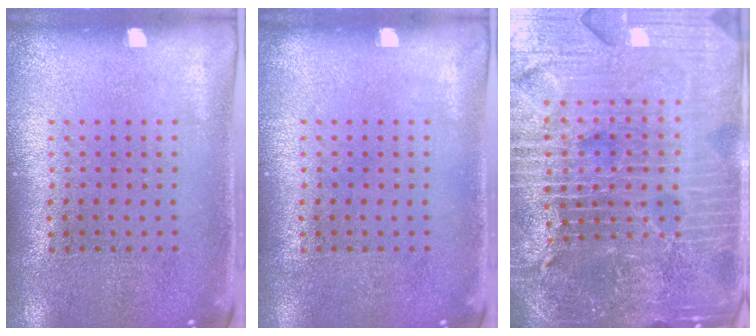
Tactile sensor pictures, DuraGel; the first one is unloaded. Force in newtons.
{"total": 0.0}
{"total": 6.6, "press": 5.8, "slide": 3.2}